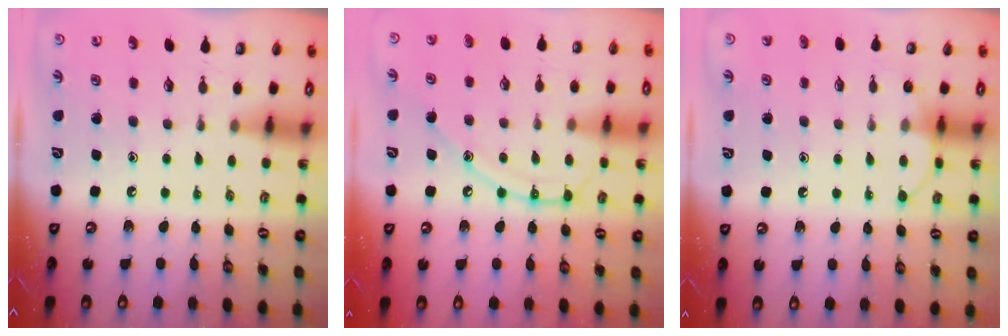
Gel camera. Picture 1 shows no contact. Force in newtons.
{"total": 11.9, "press": 11.8, "slide": 0.9}
{"total": 6.5, "press": 6.5, "slide": 0.5}